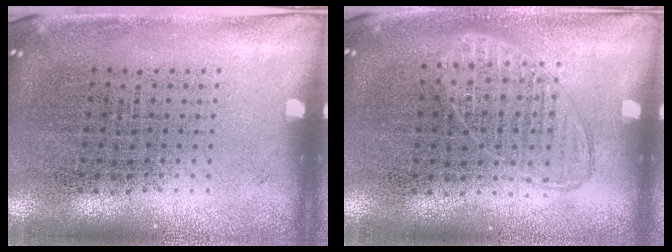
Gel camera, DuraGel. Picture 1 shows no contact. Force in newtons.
{"total": 1.0, "press": 0.9, "slide": 0.3}